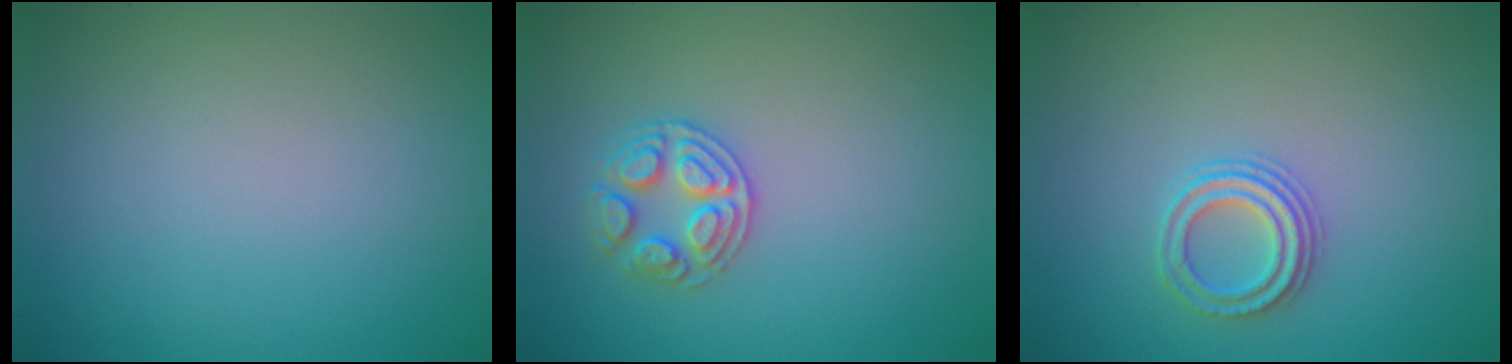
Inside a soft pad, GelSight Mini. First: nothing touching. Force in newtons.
{"total": 2.6, "press": 2.6, "slide": 0.4}
{"total": 2.3, "press": 2.2, "slide": 0.8}